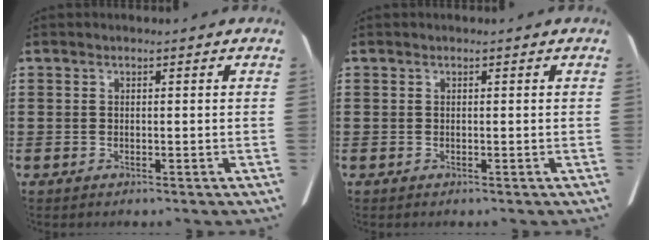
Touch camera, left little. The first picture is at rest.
{"total": 0.0}